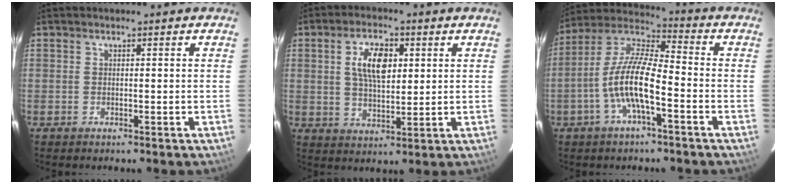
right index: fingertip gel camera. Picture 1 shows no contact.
{"total": 8.3, "force": [2.3, 4.0, 6.9], "torque": [-0.128, 0.010, 0.043]}
{"total": 11.6, "force": [-4.2, 2.8, 10.4], "torque": [-0.214, 0.004, -0.082]}